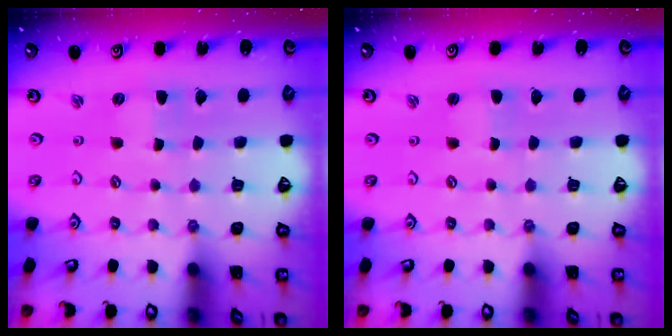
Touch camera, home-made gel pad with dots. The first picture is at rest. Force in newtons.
{"total": 0.8, "press": 0.8, "slide": 0.0}